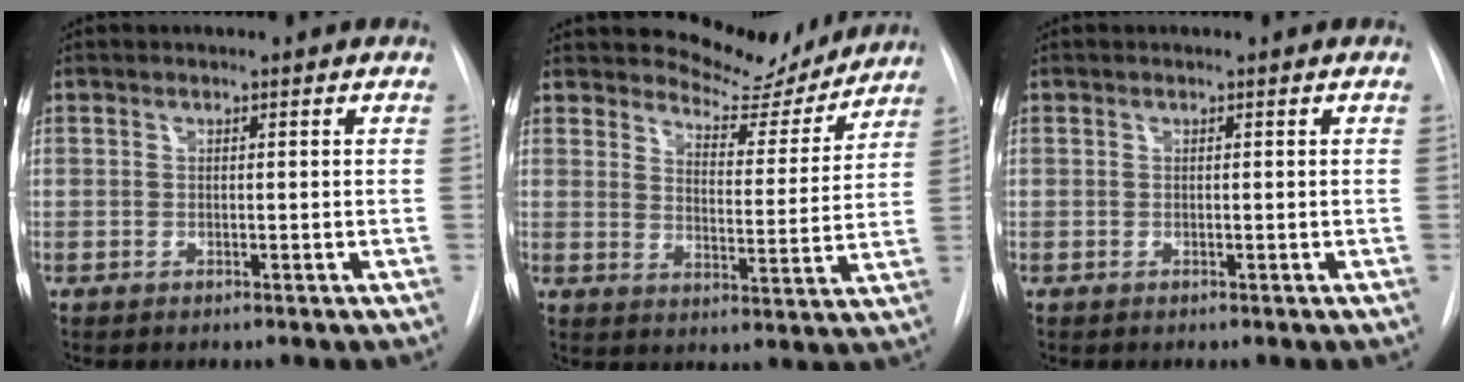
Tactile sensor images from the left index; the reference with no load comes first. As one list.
[{"total": 10.2, "force": [9.9, 2.6, 0.9], "torque": [-0.007, -0.028, 0.133]}, {"total": 0.0}]